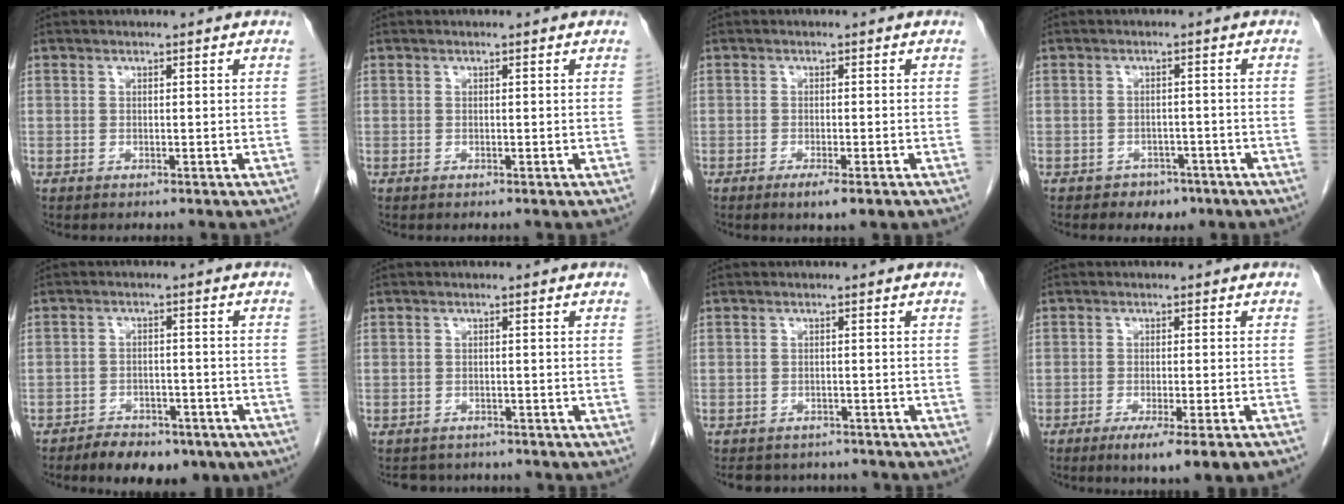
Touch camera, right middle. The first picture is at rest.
{"total": 0.0}
{"total": 3.0, "force": [-1.8, 0.4, 2.4], "torque": [-0.033, -0.006, -0.026]}
{"total": 3.1, "force": [-2.1, 2.3, 0.6], "torque": [-0.010, 0.010, -0.022]}
{"total": 8.7, "force": [-6.3, 4.3, 4.2], "torque": [-0.055, 0.007, -0.086]}
{"total": 3.9, "force": [-3.6, 1.6, 0.1], "torque": [0.000, 0.001, -0.048]}
{"total": 6.8, "force": [-6.1, 2.8, 0.9], "torque": [-0.008, 0.005, -0.075]}
{"total": 8.1, "force": [-5.6, 0.0, 5.8], "torque": [-0.069, -0.019, -0.079]}